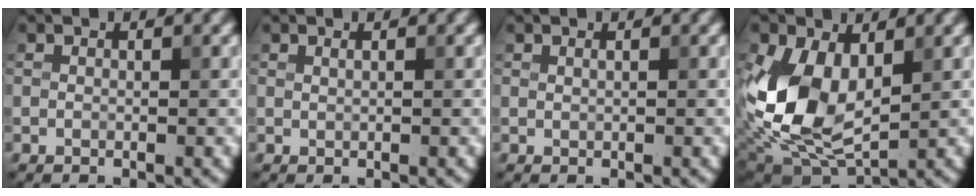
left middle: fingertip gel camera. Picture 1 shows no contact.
{"total": 0.0}
{"total": 0.0}
{"total": 9.8, "force": [1.0, 6.1, 7.5], "torque": [-0.177, -0.010, 0.020]}